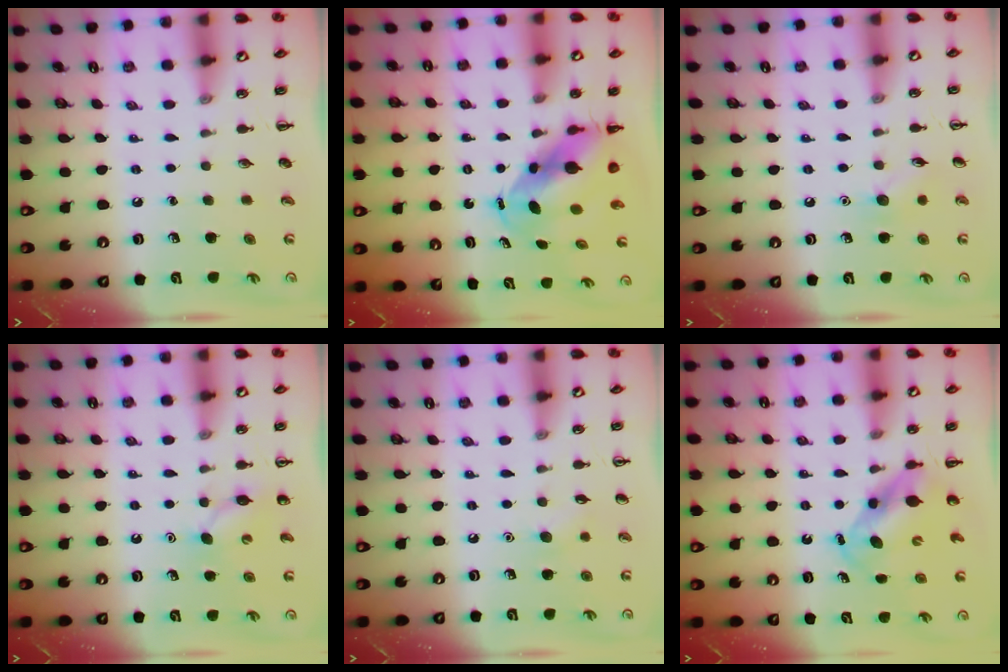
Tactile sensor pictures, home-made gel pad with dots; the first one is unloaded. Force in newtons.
{"total": 7.5, "press": 7.3, "slide": 1.7}
{"total": 6.9, "press": 6.7, "slide": 1.8}
{"total": 6.3, "press": 6.1, "slide": 1.8}
{"total": 5.2, "press": 5.0, "slide": 1.6}
{"total": 5.8, "press": 5.8, "slide": 0.6}